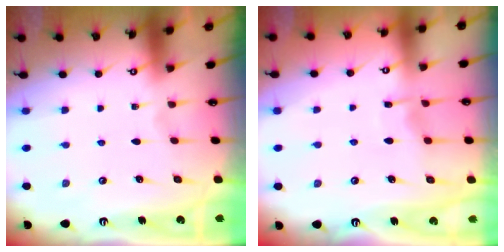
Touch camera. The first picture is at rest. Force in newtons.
{"total": 5.2, "press": 5.1, "slide": 0.6}